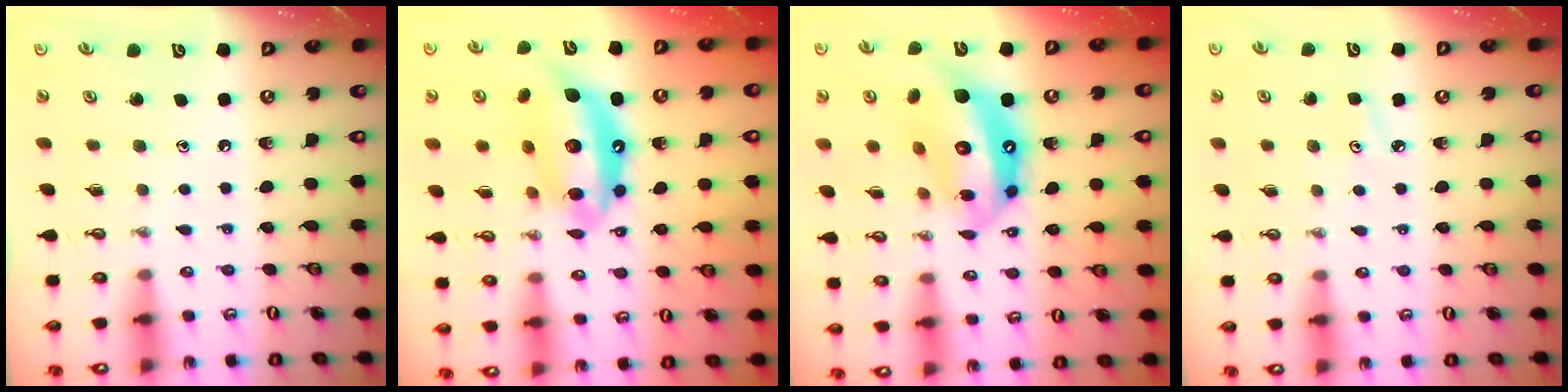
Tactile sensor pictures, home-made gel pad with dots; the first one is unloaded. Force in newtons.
{"total": 15.9, "press": 15.8, "slide": 1.3}
{"total": 18.2, "press": 18.0, "slide": 2.2}
{"total": 2.9, "press": 2.9, "slide": 0.3}